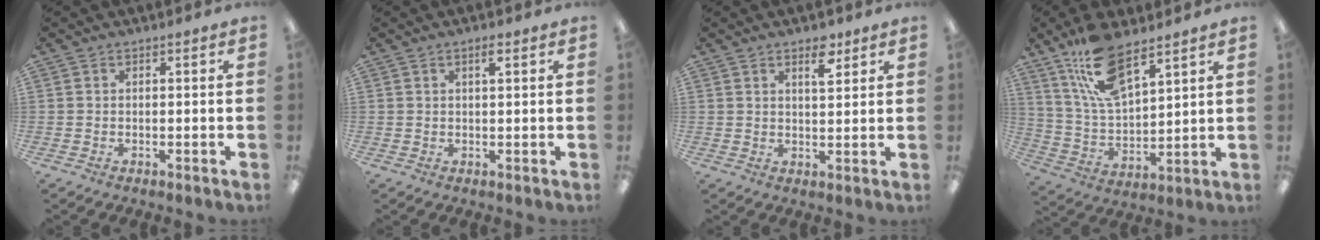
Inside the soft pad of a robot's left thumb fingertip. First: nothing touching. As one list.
[{"total": 1.9, "force": [1.2, 0.4, 1.4], "torque": [-0.024, 0.000, 0.019]}, {"total": 5.3, "force": [3.6, 2.1, 3.3], "torque": [-0.034, -0.016, 0.055]}, {"total": 15.5, "force": [10.5, 6.2, 9.6], "torque": [-0.195, -0.033, 0.191]}]